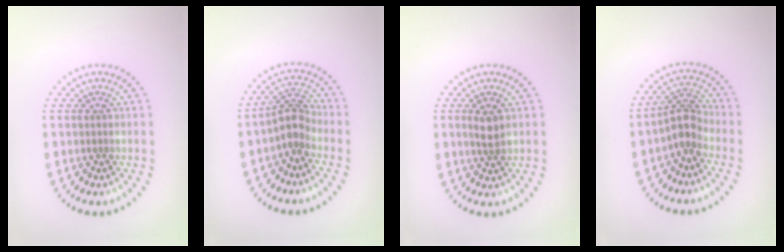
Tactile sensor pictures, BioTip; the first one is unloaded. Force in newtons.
{"total": 2.9, "press": 2.1, "slide": 1.9}
{"total": 1.9, "press": 1.8, "slide": 0.7}
{"total": 2.9, "press": 2.2, "slide": 1.8}